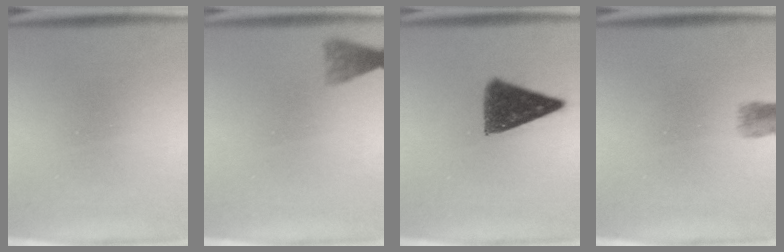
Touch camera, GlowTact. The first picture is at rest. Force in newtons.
{"total": 2.9}
{"total": 9.9}
{"total": 1.3}